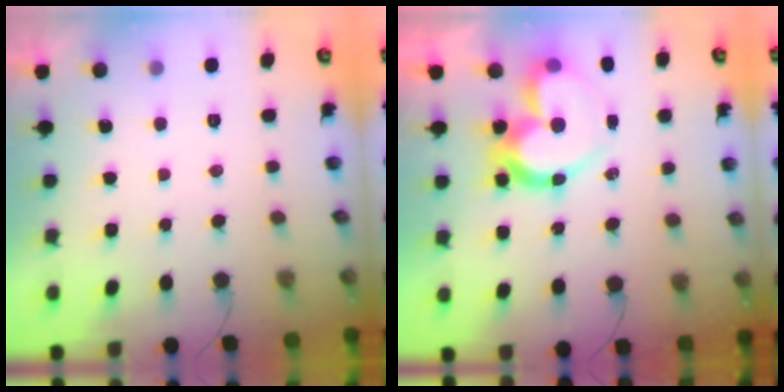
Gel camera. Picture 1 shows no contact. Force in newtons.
{"total": 14.9, "press": 14.8, "slide": 1.3}